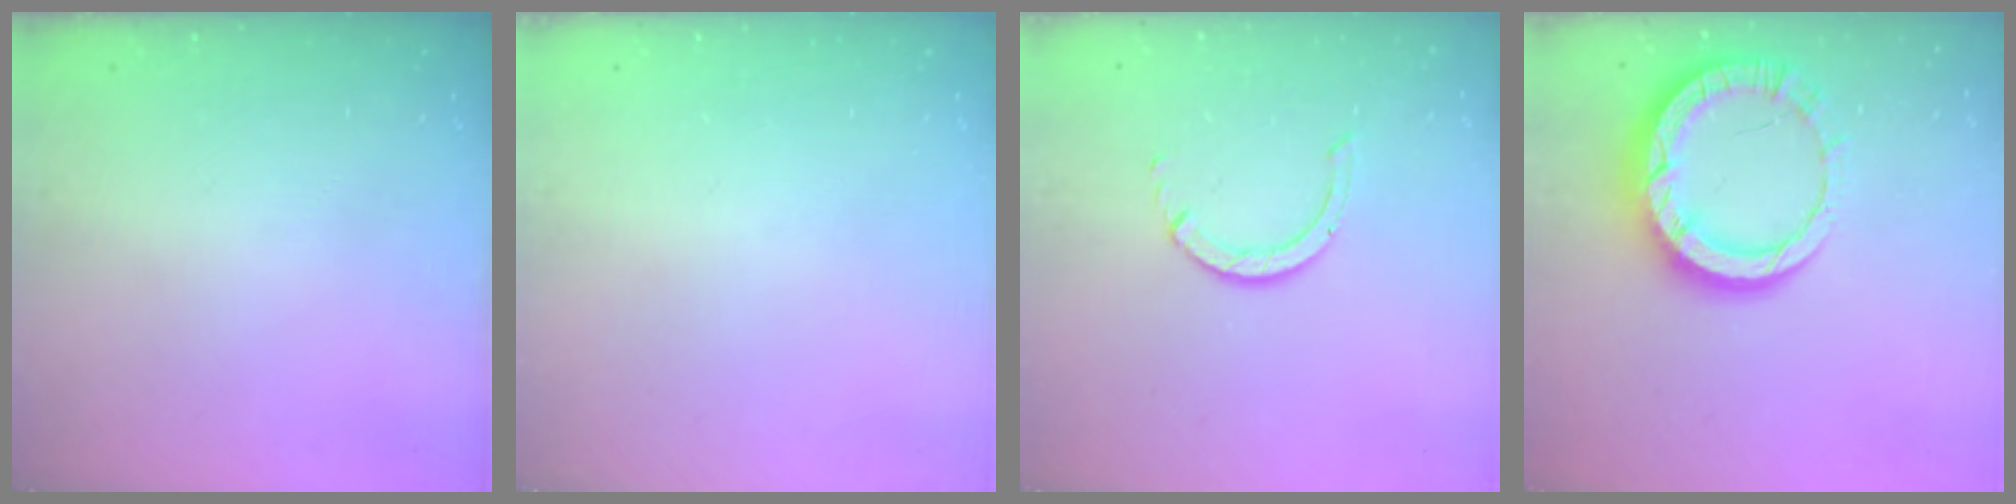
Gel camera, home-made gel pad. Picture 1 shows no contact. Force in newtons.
{"total": 0.0}
{"total": 3.5, "press": 3.5, "slide": 0.6}
{"total": 13.4, "press": 13.3, "slide": 1.4}